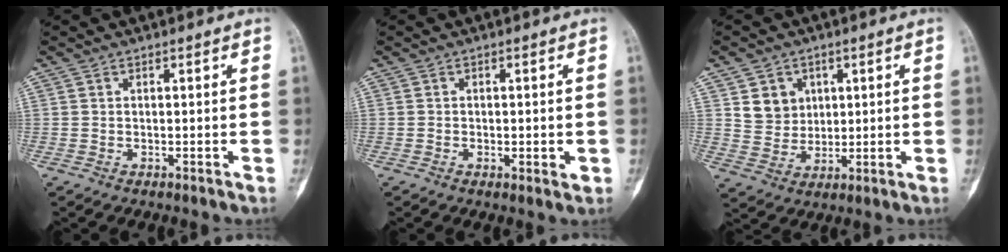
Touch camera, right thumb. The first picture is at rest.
{"total": 2.3, "force": [-0.4, 1.1, 2.0], "torque": [-0.024, -0.002, -0.007]}
{"total": 6.7, "force": [2.5, 5.9, 2.1], "torque": [-0.008, -0.012, 0.049]}